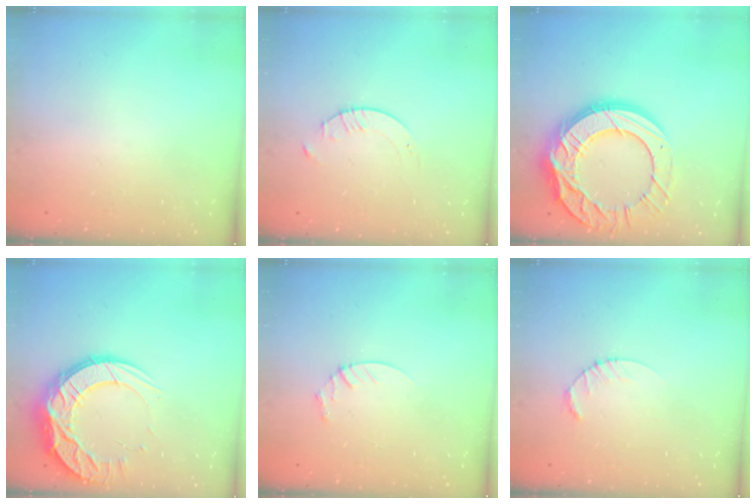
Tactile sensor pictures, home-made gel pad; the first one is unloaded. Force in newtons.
{"total": 1.6, "press": 1.6, "slide": 0.2}
{"total": 24.9, "press": 24.8, "slide": 2.4}
{"total": 16.5, "press": 16.5, "slide": 1.4}
{"total": 3.6, "press": 3.6, "slide": 0.4}
{"total": 2.6, "press": 2.6, "slide": 0.4}